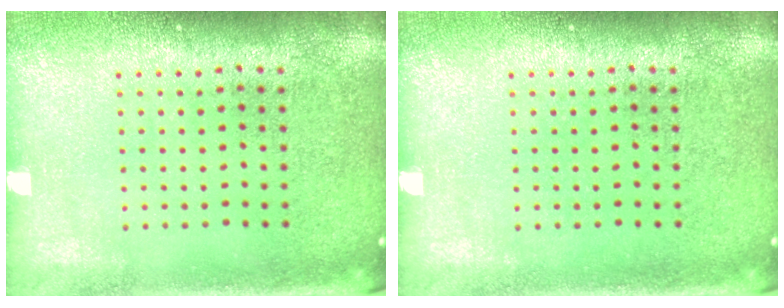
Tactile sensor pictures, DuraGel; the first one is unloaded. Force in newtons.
{"total": 0.0}